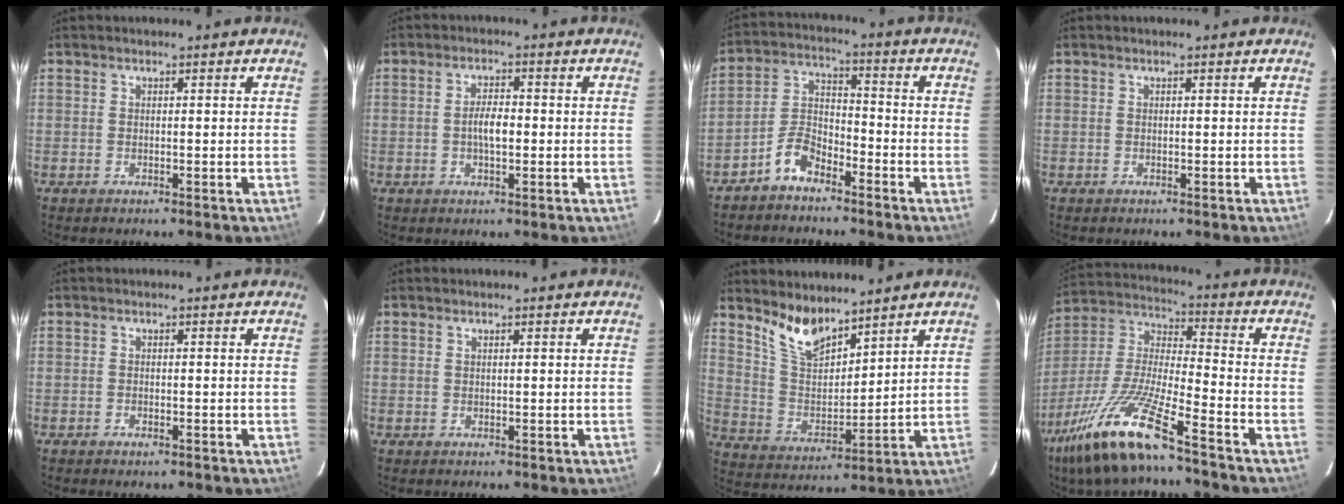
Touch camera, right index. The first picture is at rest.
{"total": 3.7, "force": [-0.5, 1.5, 3.4], "torque": [-0.063, 0.004, -0.007]}
{"total": 6.6, "force": [-4.9, 3.0, 3.3], "torque": [-0.079, 0.019, -0.099]}
{"total": 0.0}
{"total": 0.9, "force": [-0.7, 0.6, 0.3], "torque": [-0.006, -0.001, -0.012]}
{"total": 0.0}
{"total": 9.7, "force": [7.8, 3.5, 4.5], "torque": [-0.090, -0.001, 0.159]}
{"total": 16.6, "force": [-11.3, 1.8, 12.1], "torque": [-0.260, -0.018, -0.225]}